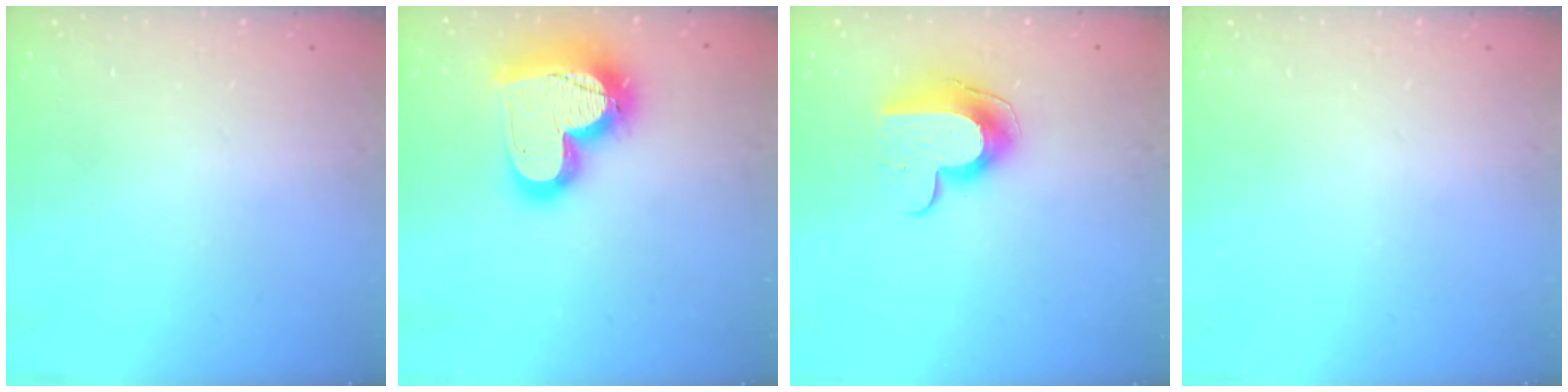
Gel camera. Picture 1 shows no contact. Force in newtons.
{"total": 21.6, "press": 21.5, "slide": 1.7}
{"total": 11.5, "press": 11.4, "slide": 0.9}
{"total": 0.0}